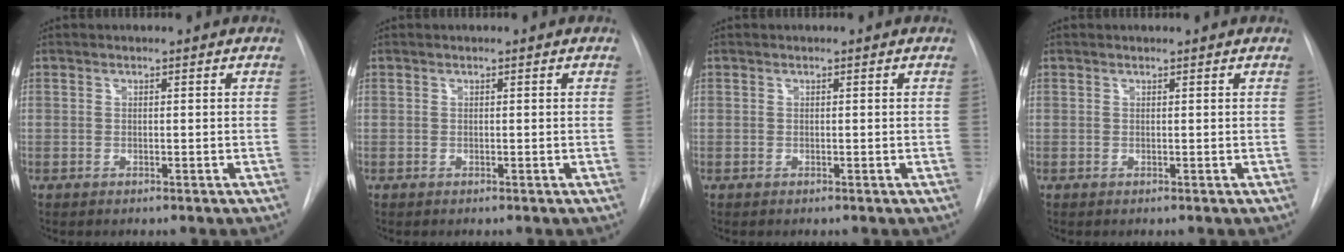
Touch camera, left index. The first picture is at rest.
{"total": 0.0}
{"total": 0.0}
{"total": 0.9, "force": [0.9, 0.0, 0.1], "torque": [-0.006, 0.009, 0.012]}